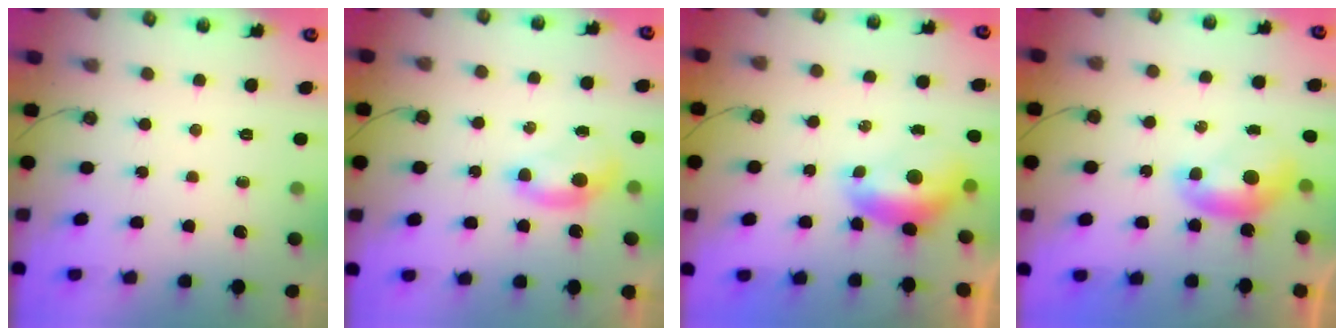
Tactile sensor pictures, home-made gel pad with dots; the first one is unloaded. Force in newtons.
{"total": 1.3, "press": 1.0, "slide": 0.9}
{"total": 0.5, "press": 0.1, "slide": 0.5}
{"total": 0.0}